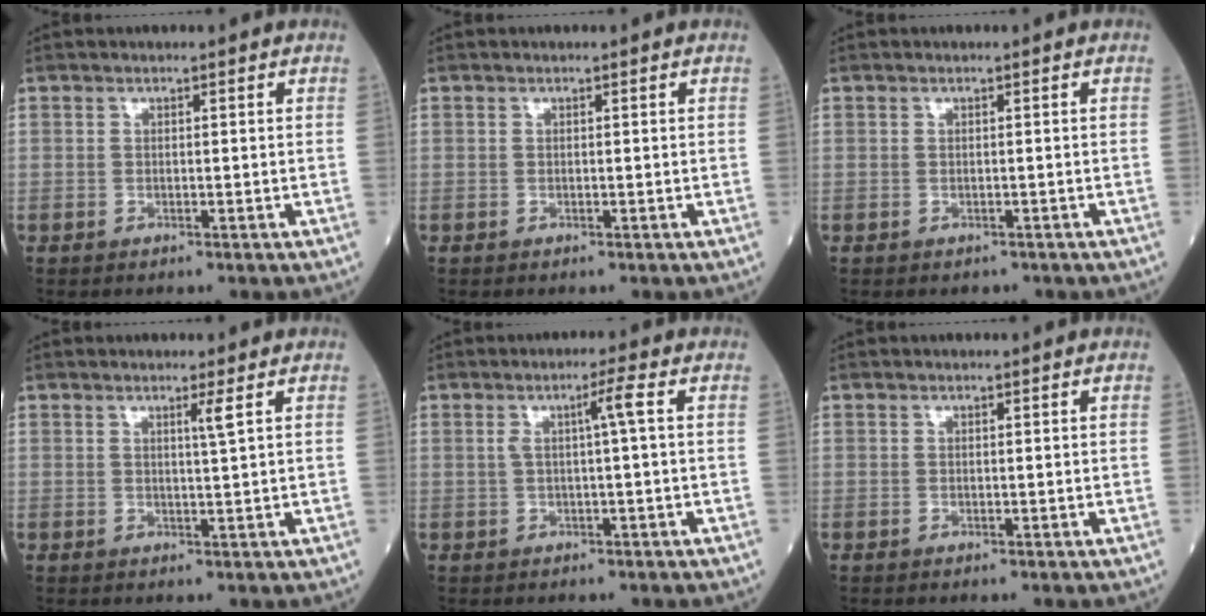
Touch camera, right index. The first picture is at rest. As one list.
[{"total": 0.0}, {"total": 1.3, "force": [-1.0, 0.7, 0.2], "torque": [-0.007, 0.000, -0.011]}, {"total": 1.6, "force": [0.8, -0.6, 1.2], "torque": [-0.027, -0.009, 0.015]}, {"total": 3.1, "force": [0.5, -0.7, 3.0], "torque": [-0.057, 0.005, 0.009]}, {"total": 0.0}]